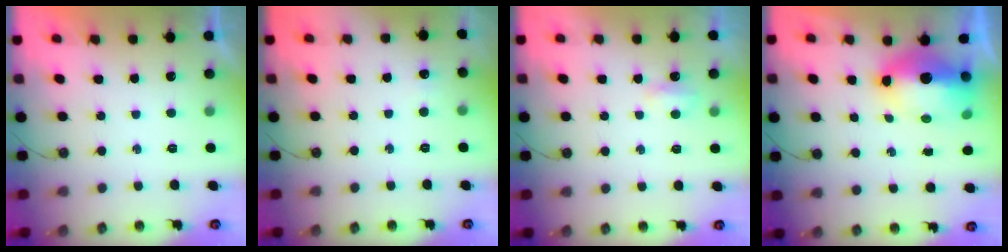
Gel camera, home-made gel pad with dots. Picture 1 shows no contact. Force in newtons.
{"total": 3.6, "press": 3.6, "slide": 0.5}
{"total": 2.9, "press": 2.8, "slide": 0.6}
{"total": 11.0, "press": 10.9, "slide": 1.1}